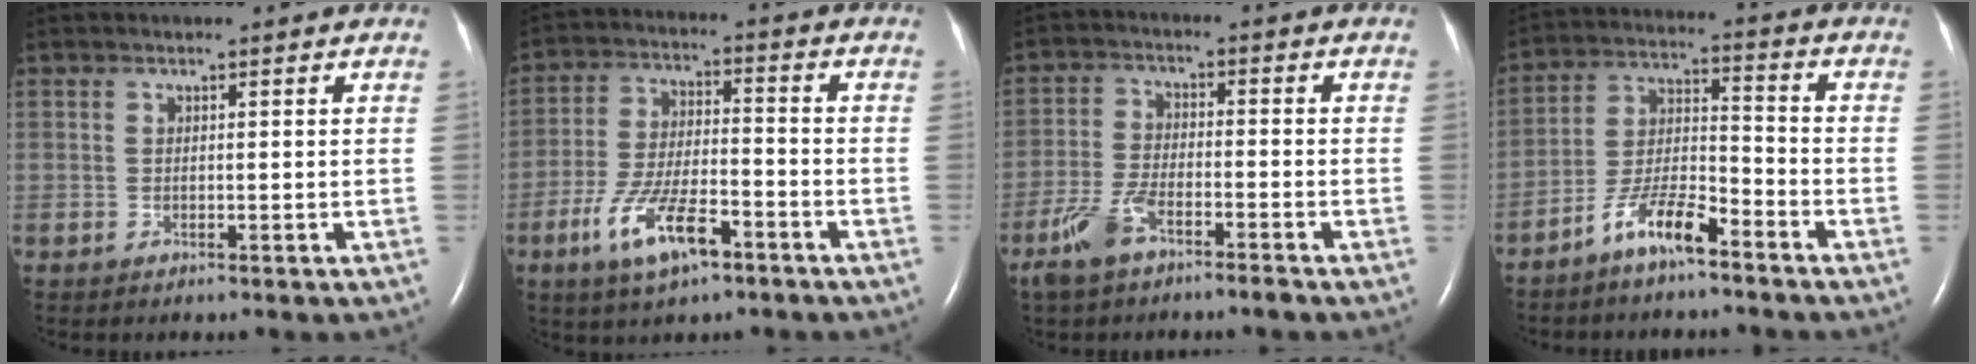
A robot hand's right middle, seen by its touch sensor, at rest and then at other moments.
{"total": 10.4, "force": [-5.6, 3.1, 8.1], "torque": [-0.163, -0.002, -0.101]}
{"total": 6.5, "force": [-4.6, 1.3, 4.4], "torque": [-0.107, -0.003, -0.090]}
{"total": 8.1, "force": [-6.0, 1.5, 5.2], "torque": [-0.110, -0.003, -0.118]}